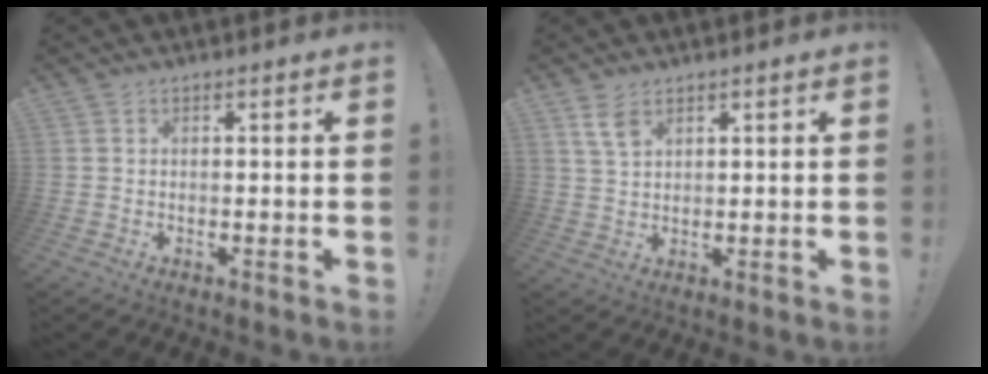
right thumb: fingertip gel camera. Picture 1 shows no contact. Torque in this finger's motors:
{"motor_torque": [-0.28, 0.43, 0.46, 0.32, 0.00]}